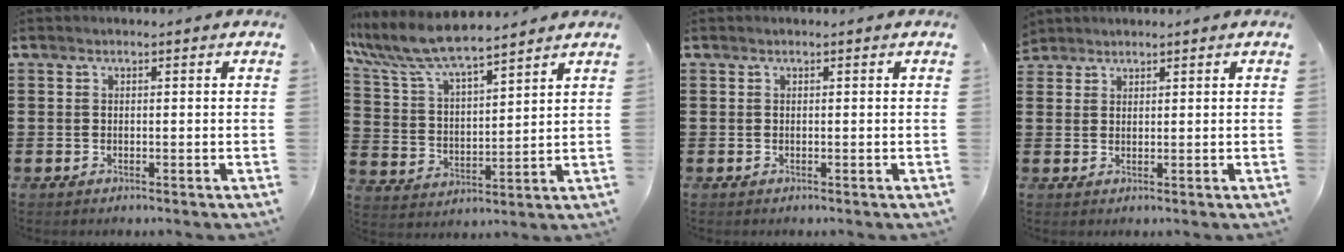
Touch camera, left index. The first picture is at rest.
{"total": 7.9, "force": [7.2, 1.1, 3.1], "torque": [-0.091, -0.034, 0.127]}
{"total": 0.0}
{"total": 1.8, "force": [1.7, 0.6, 0.0], "torque": [-0.004, 0.003, 0.034]}